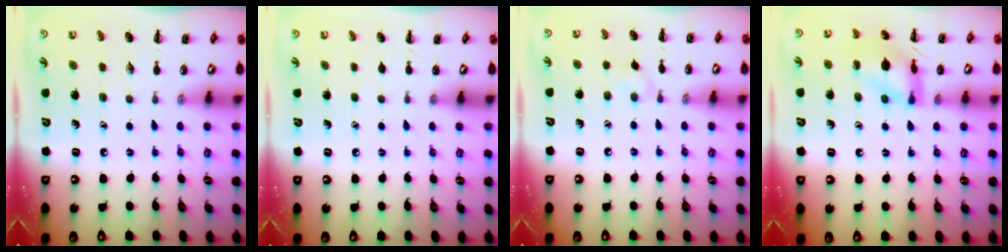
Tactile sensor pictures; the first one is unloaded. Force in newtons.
{"total": 0.0}
{"total": 3.2, "press": 3.0, "slide": 1.2}
{"total": 11.5, "press": 11.5, "slide": 0.4}